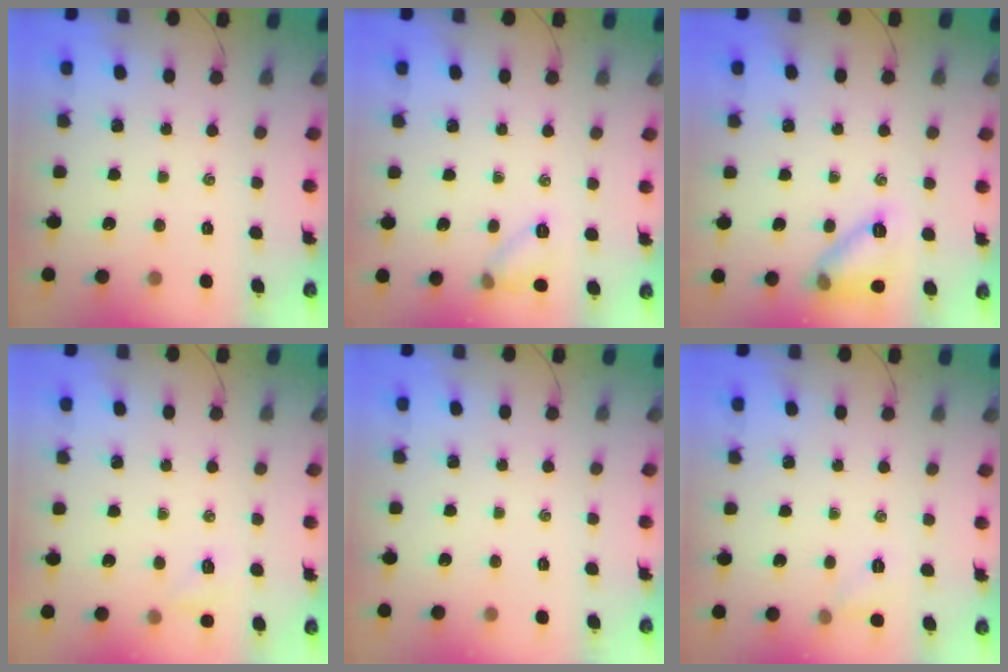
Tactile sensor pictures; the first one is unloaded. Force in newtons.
{"total": 6.9, "press": 6.7, "slide": 1.5}
{"total": 11.6, "press": 11.6, "slide": 0.3}
{"total": 5.9, "press": 5.8, "slide": 1.1}
{"total": 0.0}
{"total": 4.6, "press": 4.4, "slide": 1.3}